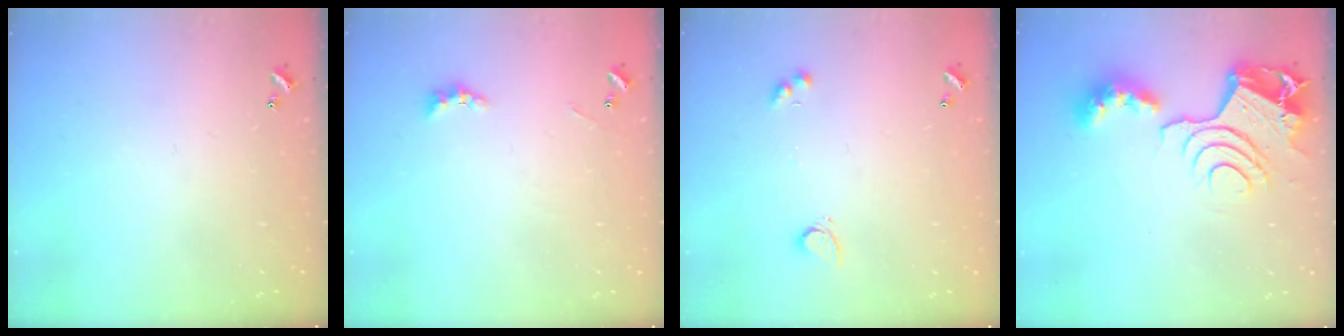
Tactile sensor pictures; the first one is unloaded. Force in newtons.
{"total": 2.5, "press": 2.5, "slide": 0.6}
{"total": 2.6, "press": 2.6, "slide": 0.5}
{"total": 12.9, "press": 12.8, "slide": 1.6}